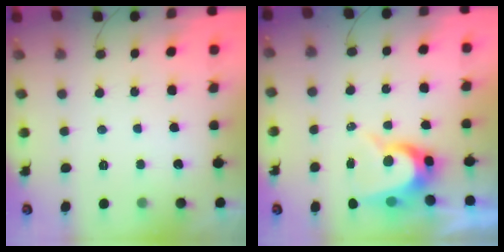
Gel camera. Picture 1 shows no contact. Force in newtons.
{"total": 7.7, "press": 7.7, "slide": 0.7}